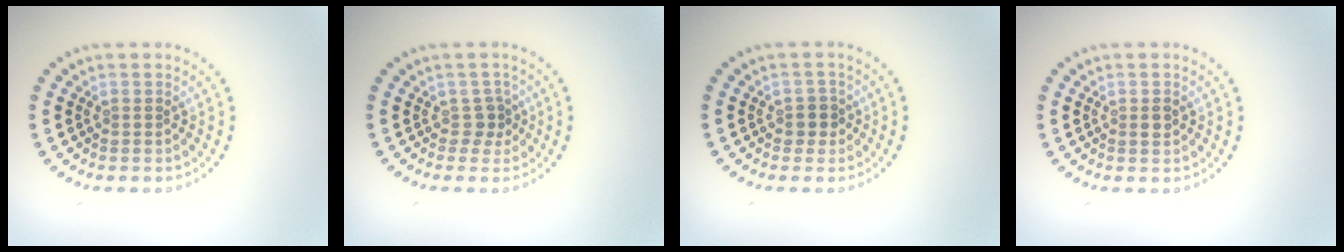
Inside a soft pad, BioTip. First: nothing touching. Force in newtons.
{"total": 1.4, "press": 1.0, "slide": 1.0}
{"total": 1.4, "press": 1.3, "slide": 0.7}
{"total": 1.0, "press": 1.0, "slide": 0.3}